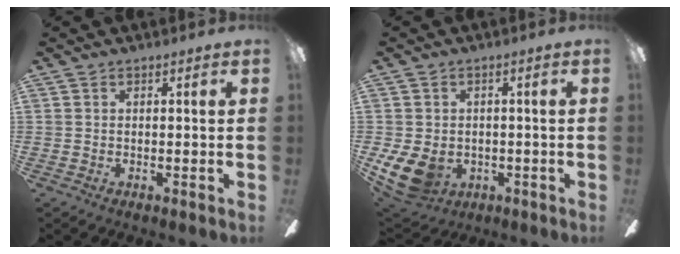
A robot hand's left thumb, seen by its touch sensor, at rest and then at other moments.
{"total": 8.9, "force": [-2.6, 6.8, 5.1], "torque": [-0.136, 0.006, -0.046]}